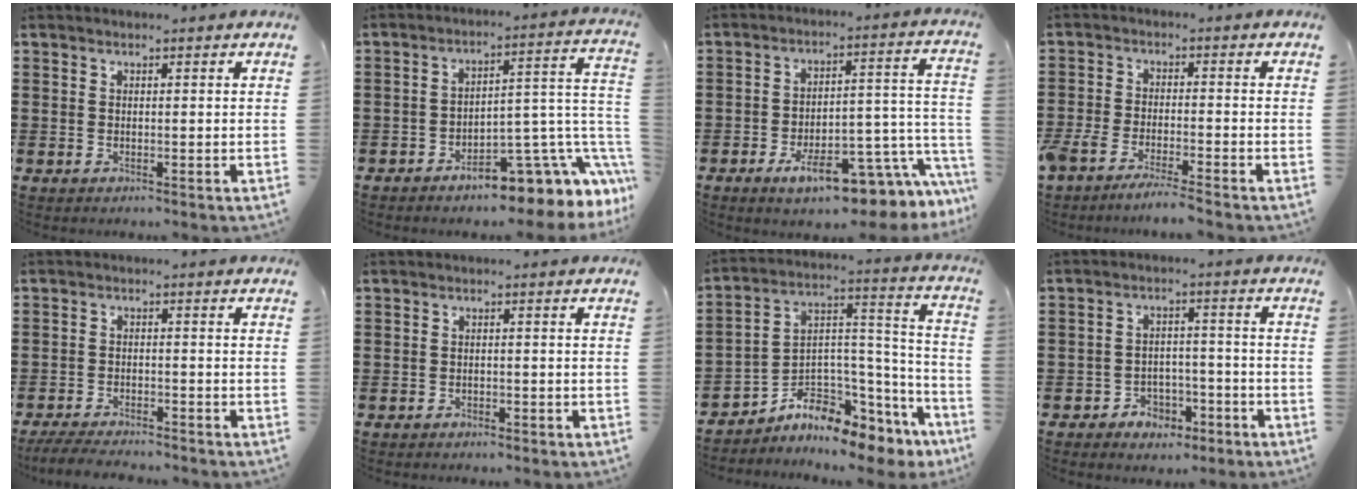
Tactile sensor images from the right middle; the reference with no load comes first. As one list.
[{"total": 7.7, "force": [-4.5, 2.9, 5.5], "torque": [-0.071, -0.020, -0.078]}, {"total": 11.3, "force": [-7.5, 3.3, 7.8], "torque": [-0.097, 0.005, -0.136]}, {"total": 4.4, "force": [-4.2, 0.0, 1.4], "torque": [-0.045, -0.012, -0.088]}, {"total": 3.7, "force": [-3.6, 0.2, 0.8], "torque": [-0.023, -0.003, -0.076]}, {"total": 1.1, "force": [-1.1, 0.3, 0.2], "torque": [-0.009, -0.002, -0.022]}, {"total": 6.1, "force": [-5.2, 2.4, 1.9], "torque": [-0.050, -0.020, -0.103]}, {"total": 3.4, "force": [-2.8, 1.9, 0.6], "torque": [-0.020, 0.005, -0.058]}]